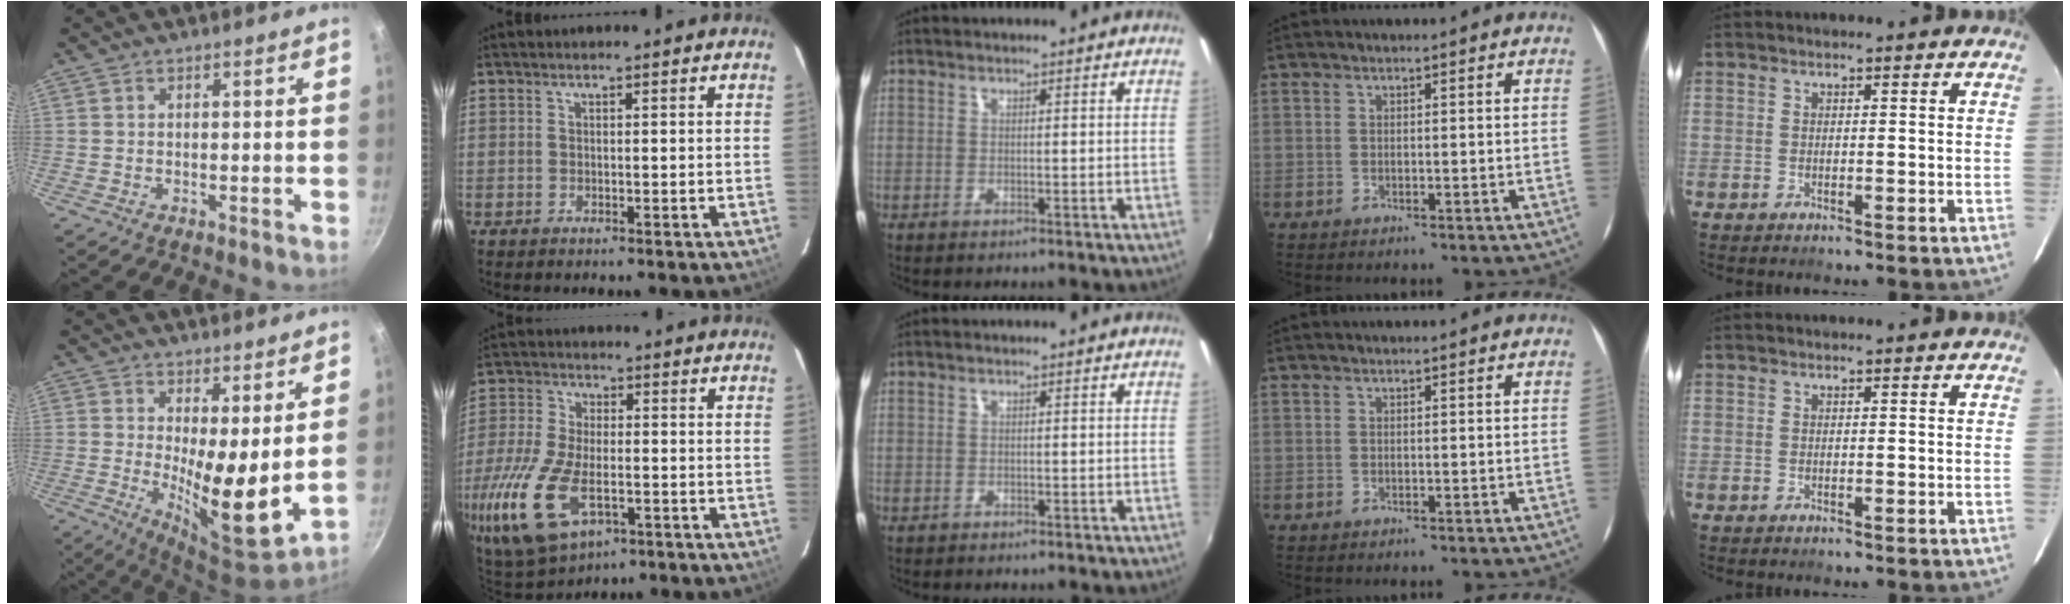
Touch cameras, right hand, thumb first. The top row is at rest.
{"thumb": {"total": 12.0, "force": [2.9, 3.4, 11.1], "torque": [-0.171, -0.053, 0.045]}, "index": {"total": 19.3, "force": [-7.7, 9.9, 14.7], "torque": [-0.346, -0.037, -0.136]}}